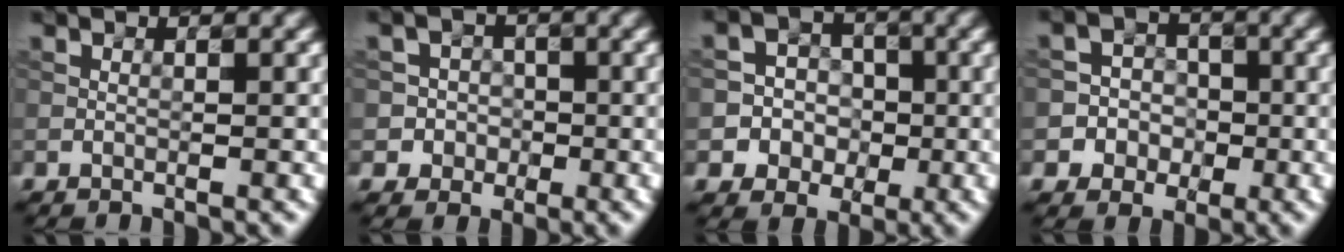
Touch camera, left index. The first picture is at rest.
{"total": 3.8, "force": [-1.1, 3.6, 0.0], "torque": [0.029, 0.012, -0.036]}
{"total": 5.8, "force": [-1.4, 5.5, 1.0], "torque": [0.000, 0.020, -0.045]}
{"total": 5.1, "force": [-1.5, 4.8, 0.6], "torque": [0.015, 0.015, -0.043]}